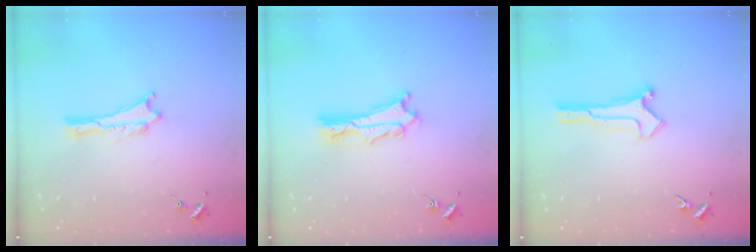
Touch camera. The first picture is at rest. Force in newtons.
{"total": 3.3, "press": 3.2, "slide": 0.3}
{"total": 0.6, "press": 0.6, "slide": 0.0}